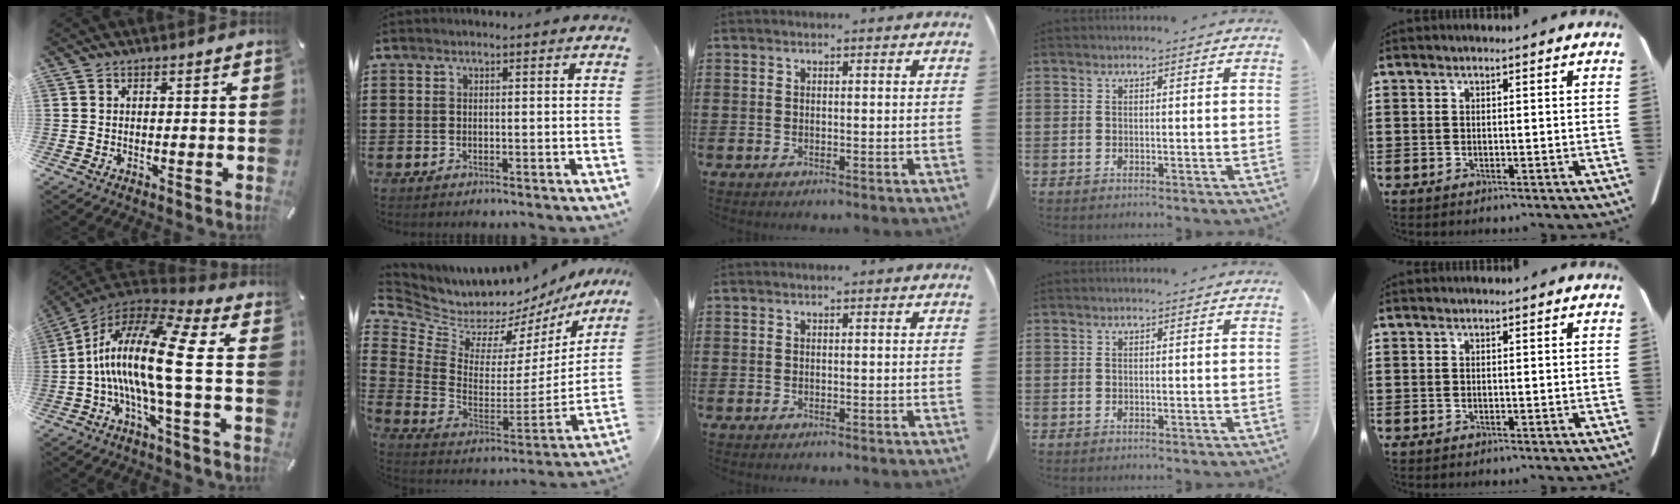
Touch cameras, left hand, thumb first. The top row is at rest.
{"thumb": {"total": 20.0, "force": [-1.1, 4.6, 19.5], "torque": [-0.415, -0.006, -0.033]}, "index": {"total": 6.3, "force": [5.8, 2.3, -0.2], "torque": [-0.044, -0.065, 0.102]}}